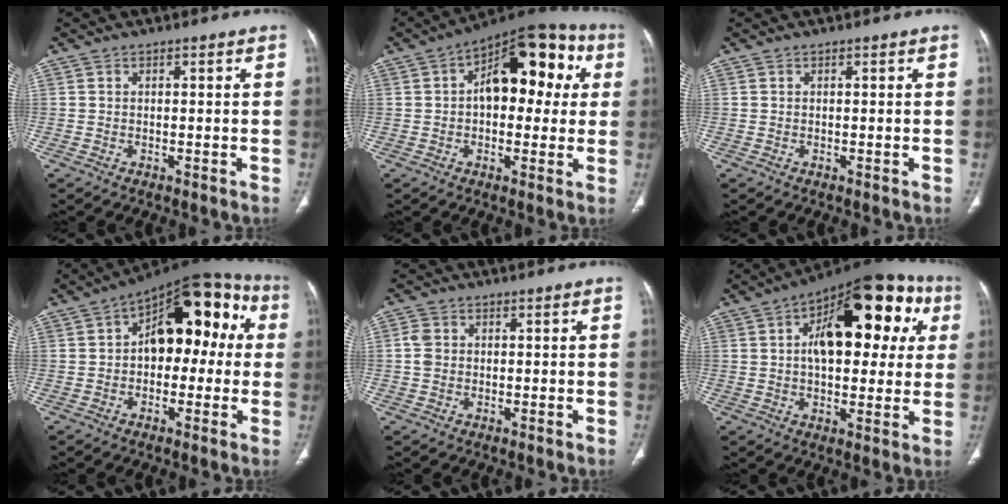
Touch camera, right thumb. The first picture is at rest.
{"total": 17.5, "force": [3.5, 9.9, 14.1], "torque": [-0.146, 0.033, 0.042]}
{"total": 0.0}
{"total": 17.4, "force": [2.3, 10.1, 14.0], "torque": [-0.145, 0.048, 0.024]}
{"total": 2.8, "force": [0.1, 2.4, 1.5], "torque": [-0.029, 0.006, -0.002]}
{"total": 23.1, "force": [6.0, 11.6, 19.1], "torque": [-0.229, 0.024, 0.079]}